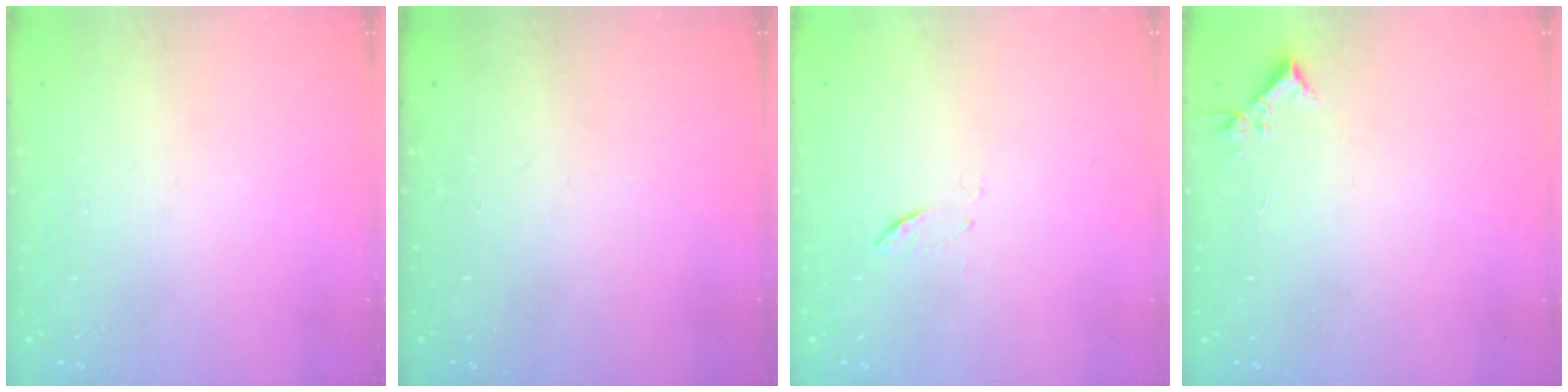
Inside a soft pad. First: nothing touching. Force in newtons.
{"total": 0.0}
{"total": 5.2, "press": 5.1, "slide": 0.7}
{"total": 4.4, "press": 4.4, "slide": 0.5}